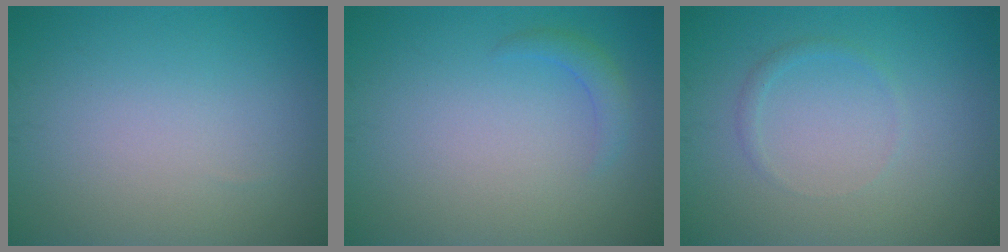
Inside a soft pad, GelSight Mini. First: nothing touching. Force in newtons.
{"total": 1.4, "press": 1.4, "slide": 0.0}
{"total": 0.8, "press": 0.8, "slide": 0.1}